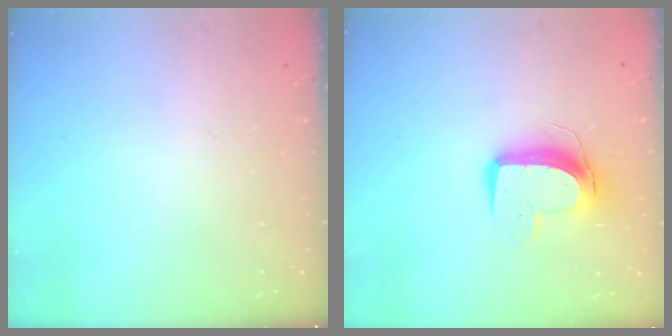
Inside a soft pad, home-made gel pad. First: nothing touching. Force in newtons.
{"total": 10.6, "press": 10.6, "slide": 0.9}